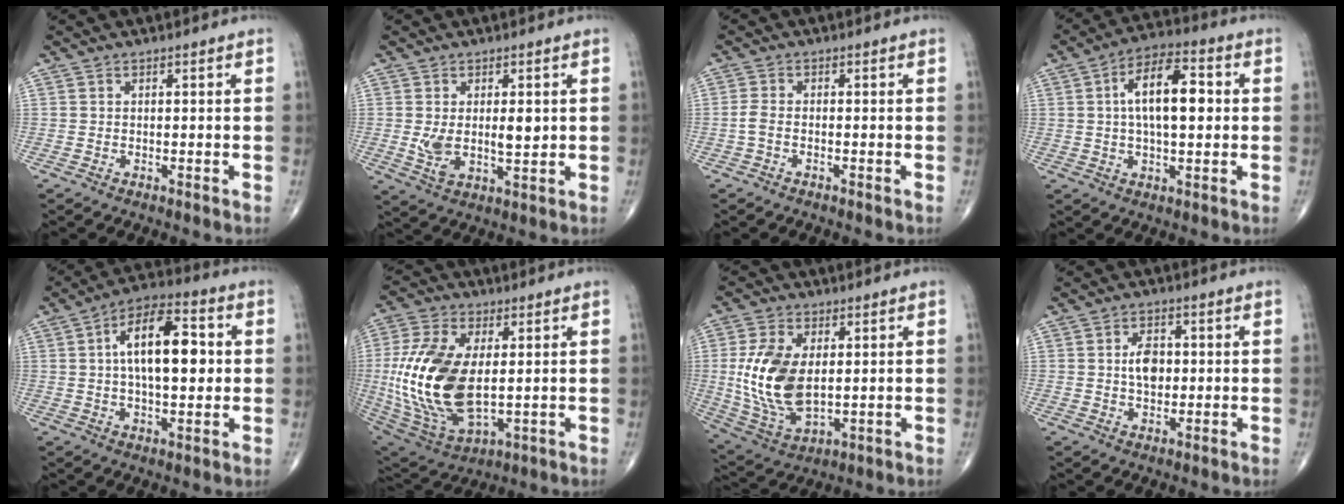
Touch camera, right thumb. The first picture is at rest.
{"total": 7.4, "force": [0.8, 3.6, 6.4], "torque": [-0.103, -0.013, 0.021]}
{"total": 1.9, "force": [-0.6, 1.0, 1.5], "torque": [-0.035, 0.006, -0.017]}
{"total": 12.6, "force": [1.7, 5.7, 11.2], "torque": [-0.178, 0.016, 0.022]}
{"total": 15.3, "force": [2.1, 7.1, 13.4], "torque": [-0.203, 0.016, 0.028]}
{"total": 21.8, "force": [0.8, 11.4, 18.5], "torque": [-0.396, -0.016, 0.027]}
{"total": 14.9, "force": [1.4, 8.3, 12.2], "torque": [-0.244, -0.013, 0.038]}
{"total": 5.3, "force": [0.4, 3.4, 4.1], "torque": [-0.056, 0.001, 0.006]}